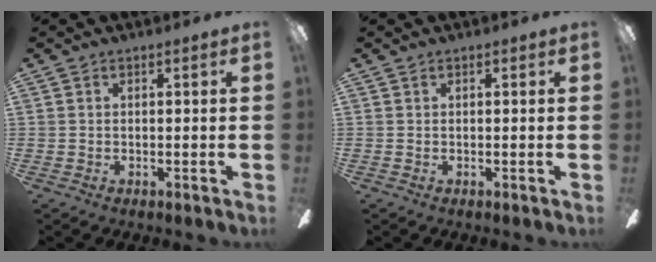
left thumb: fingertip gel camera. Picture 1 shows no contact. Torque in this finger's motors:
{"motor_torque": [-0.06, -0.01, 0.18, -0.12, 0.00]}